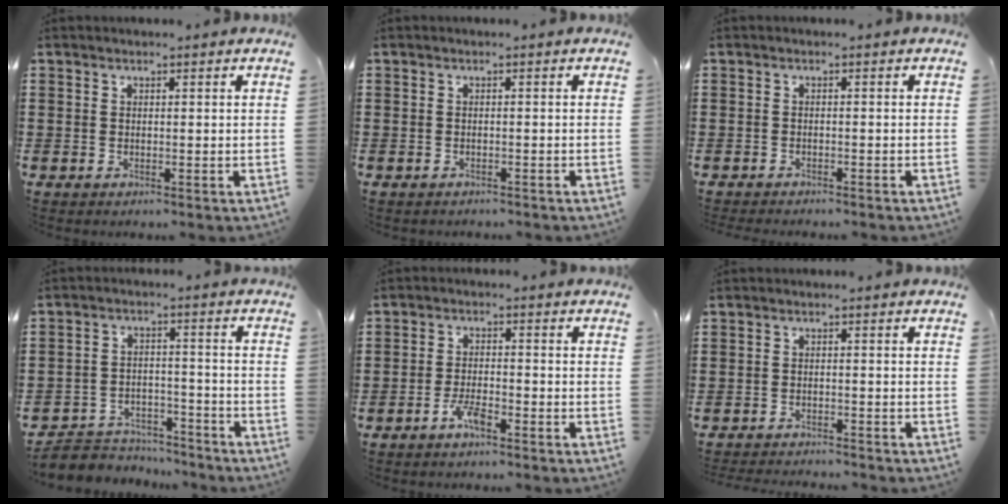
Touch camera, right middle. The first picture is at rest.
{"total": 0.6, "force": [-0.6, 0.1, 0.0], "torque": [-0.003, -0.002, -0.013]}
{"total": 0.9, "force": [-0.9, 0.0, 0.0], "torque": [-0.003, -0.001, -0.019]}
{"total": 4.9, "force": [-4.8, 1.3, 0.1], "torque": [-0.012, 0.009, -0.100]}
{"total": 3.4, "force": [-2.4, 1.0, 2.2], "torque": [-0.051, 0.002, -0.050]}
{"total": 2.0, "force": [-2.0, 0.0, 0.0], "torque": [-0.006, -0.002, -0.041]}